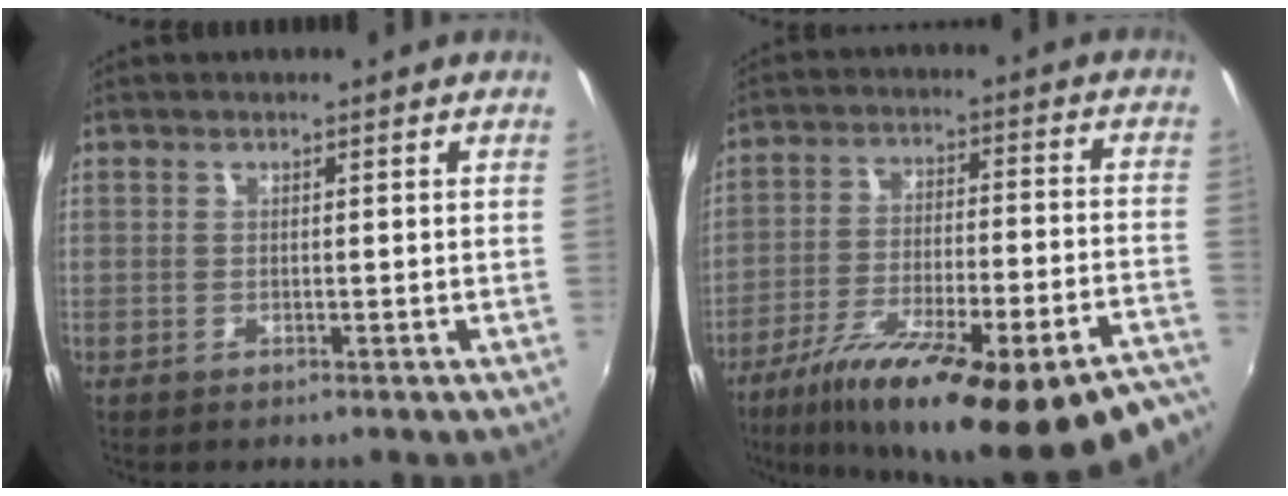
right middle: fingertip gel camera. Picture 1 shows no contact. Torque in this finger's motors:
{"motor_torque": [2.14, 0.00, 0.52, 0.21]}